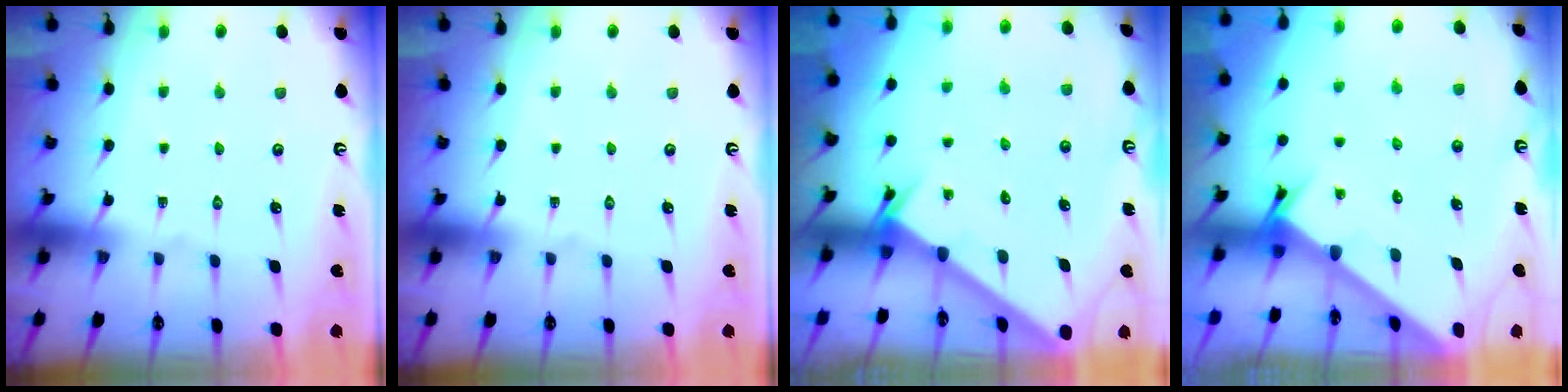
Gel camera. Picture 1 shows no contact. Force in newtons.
{"total": 0.0}
{"total": 2.3, "press": 2.3, "slide": 0.2}
{"total": 2.9, "press": 2.9, "slide": 0.1}